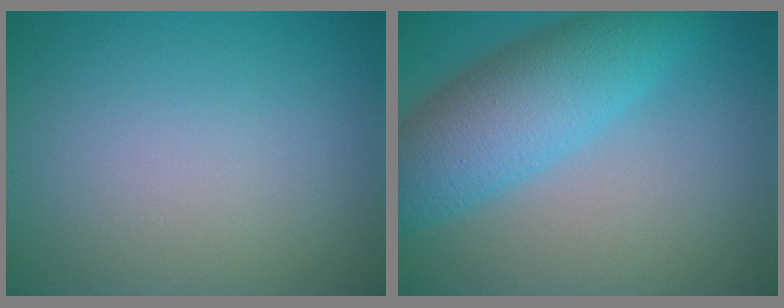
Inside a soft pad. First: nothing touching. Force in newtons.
{"total": 7.5, "press": 7.5, "slide": 0.1}